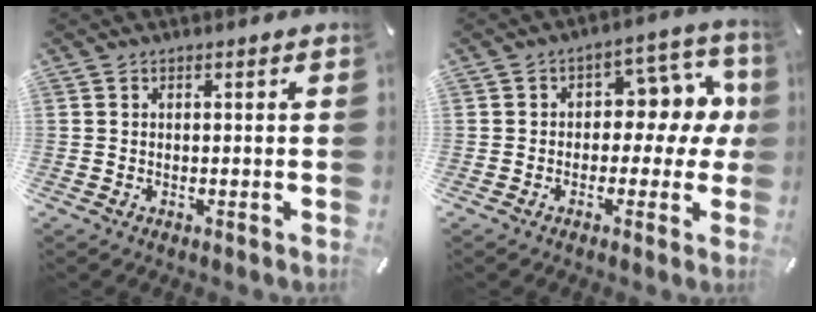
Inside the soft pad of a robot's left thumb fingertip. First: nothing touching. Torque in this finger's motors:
{"motor_torque": [1.32, 1.29, 0.54, -0.12, 0.07]}